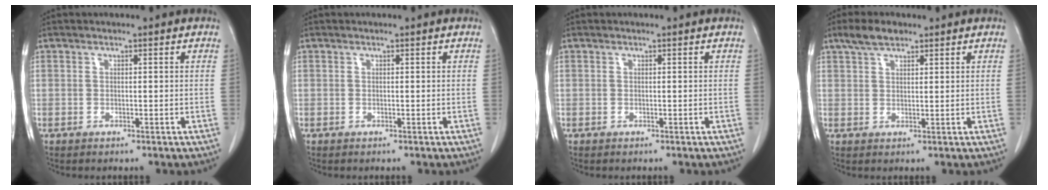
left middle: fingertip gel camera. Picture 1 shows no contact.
{"total": 0.0}
{"total": 0.0}
{"total": 4.0, "force": [2.9, 1.6, 2.2], "torque": [-0.052, 0.012, 0.056]}